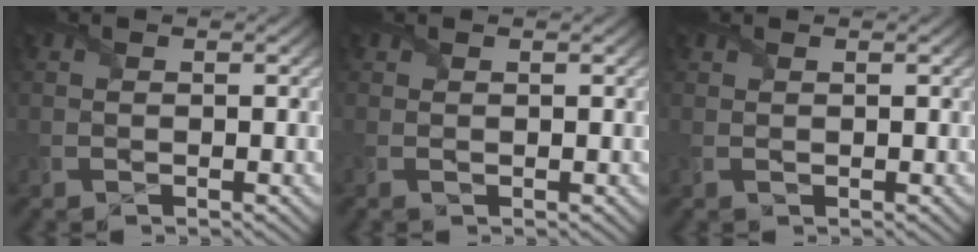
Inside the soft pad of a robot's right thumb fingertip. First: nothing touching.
{"total": 0.5, "force": [0.2, 0.3, 0.4], "torque": [-0.011, 0.001, 0.002]}
{"total": 0.7, "force": [0.5, 0.3, 0.3], "torque": [-0.009, 0.004, 0.009]}